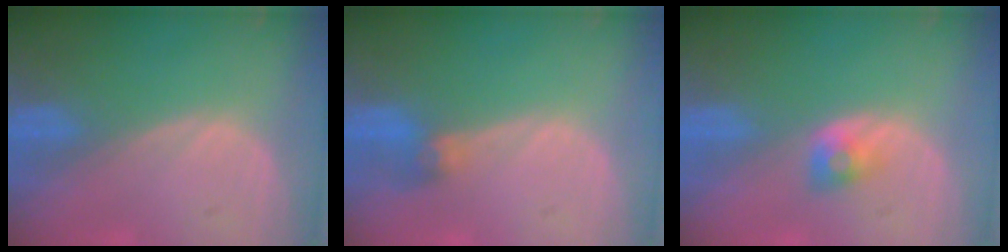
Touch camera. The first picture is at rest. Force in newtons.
{"total": 2.8, "press": 2.6, "slide": 1.0}
{"total": 2.5, "press": 2.3, "slide": 0.9}